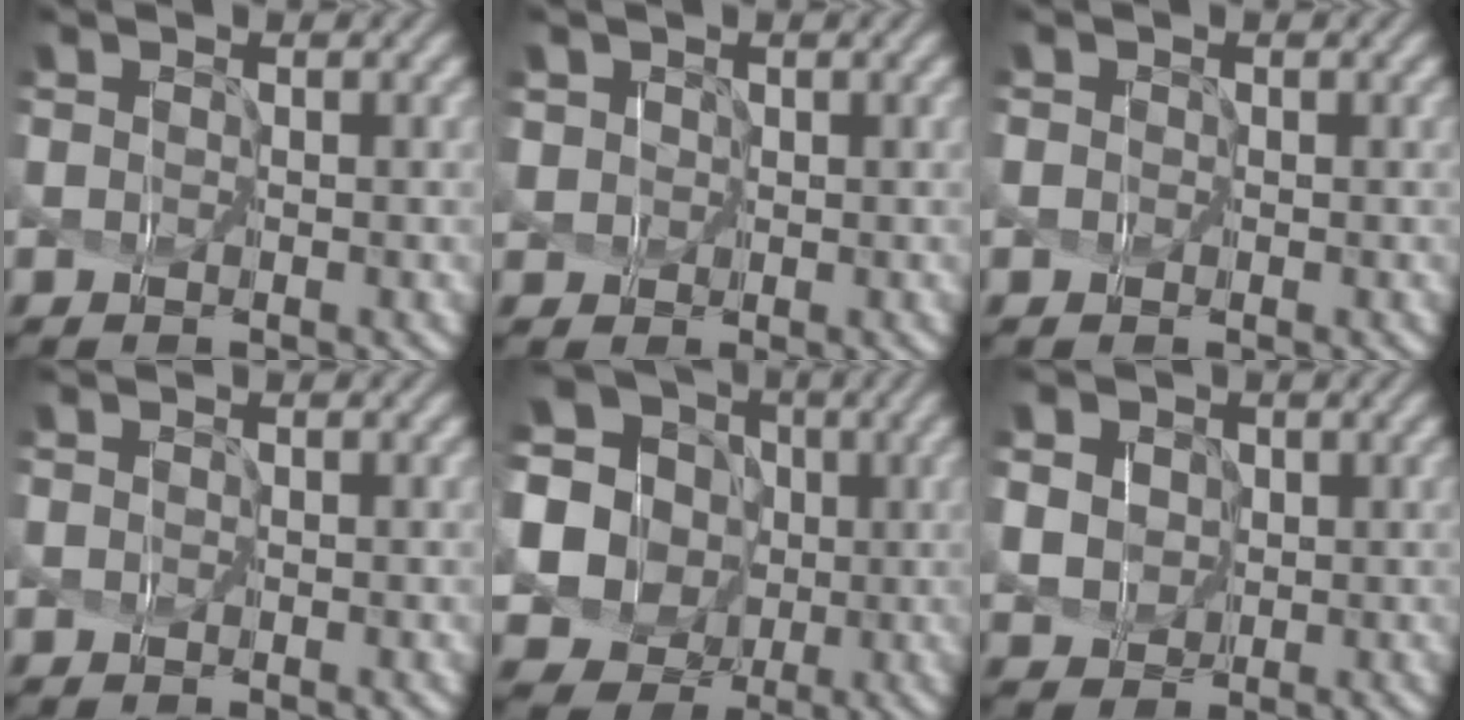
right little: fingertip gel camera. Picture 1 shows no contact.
{"total": 3.6, "force": [1.5, 3.0, 1.1], "torque": [-0.030, 0.022, 0.016]}
{"total": 1.5, "force": [0.4, 1.3, 0.6], "torque": [0.005, 0.014, -0.016]}
{"total": 0.0}
{"total": 15.1, "force": [1.9, 14.2, 4.8], "torque": [-0.178, 0.020, 0.013]}
{"total": 8.0, "force": [3.2, 6.5, 3.4], "torque": [-0.106, 0.022, 0.057]}